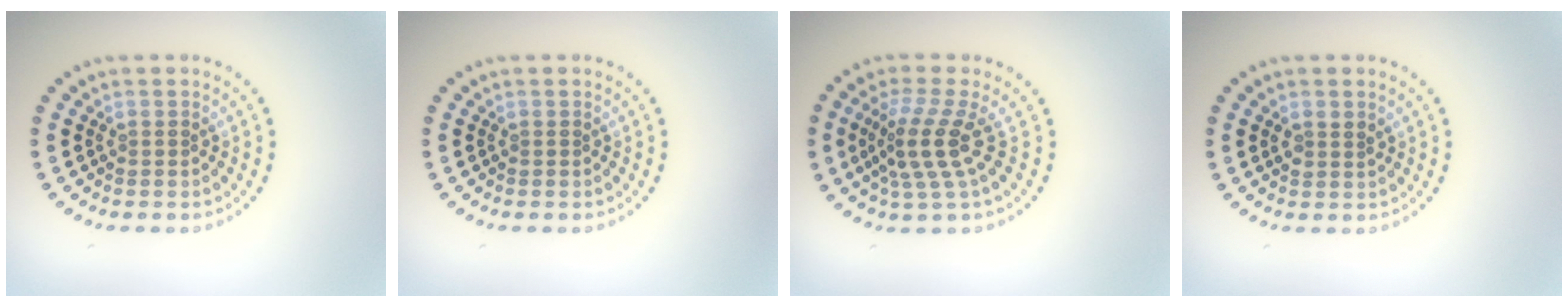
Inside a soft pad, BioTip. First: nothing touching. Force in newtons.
{"total": 0.0}
{"total": 3.8, "press": 2.7, "slide": 2.6}
{"total": 1.2, "press": 1.1, "slide": 0.6}